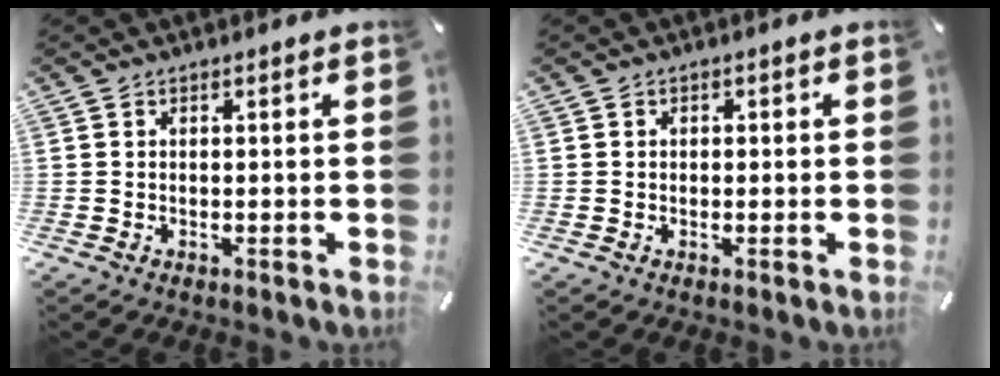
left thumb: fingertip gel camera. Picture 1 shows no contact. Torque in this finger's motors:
{"motor_torque": [-0.06, -0.46, -0.22, 0.11, -0.05]}